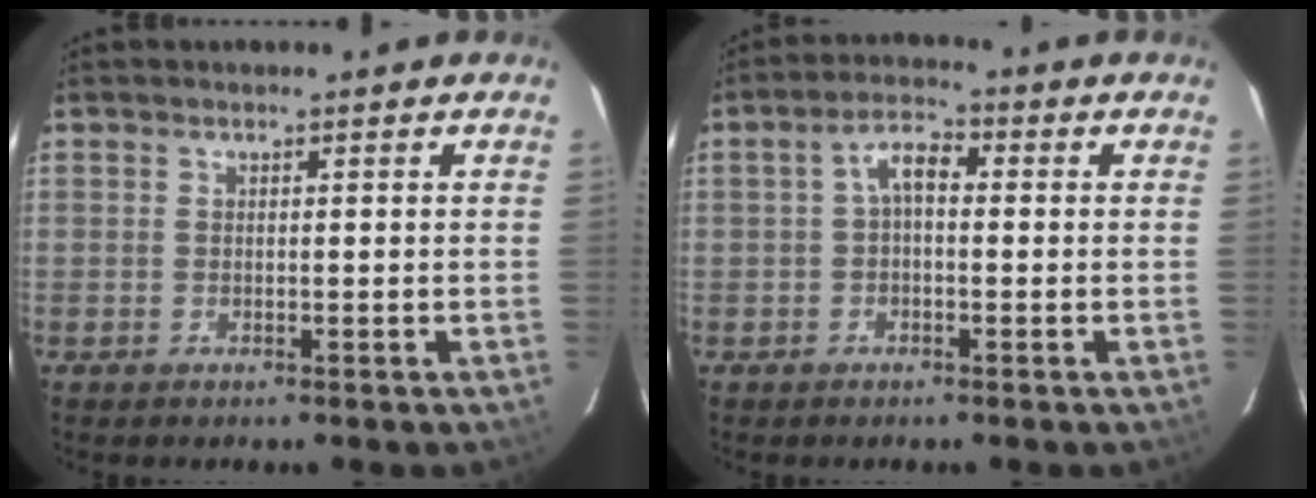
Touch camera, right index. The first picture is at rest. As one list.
[{"total": 4.2, "force": [-0.1, 2.3, 3.5], "torque": [-0.066, 0.017, -0.002]}]